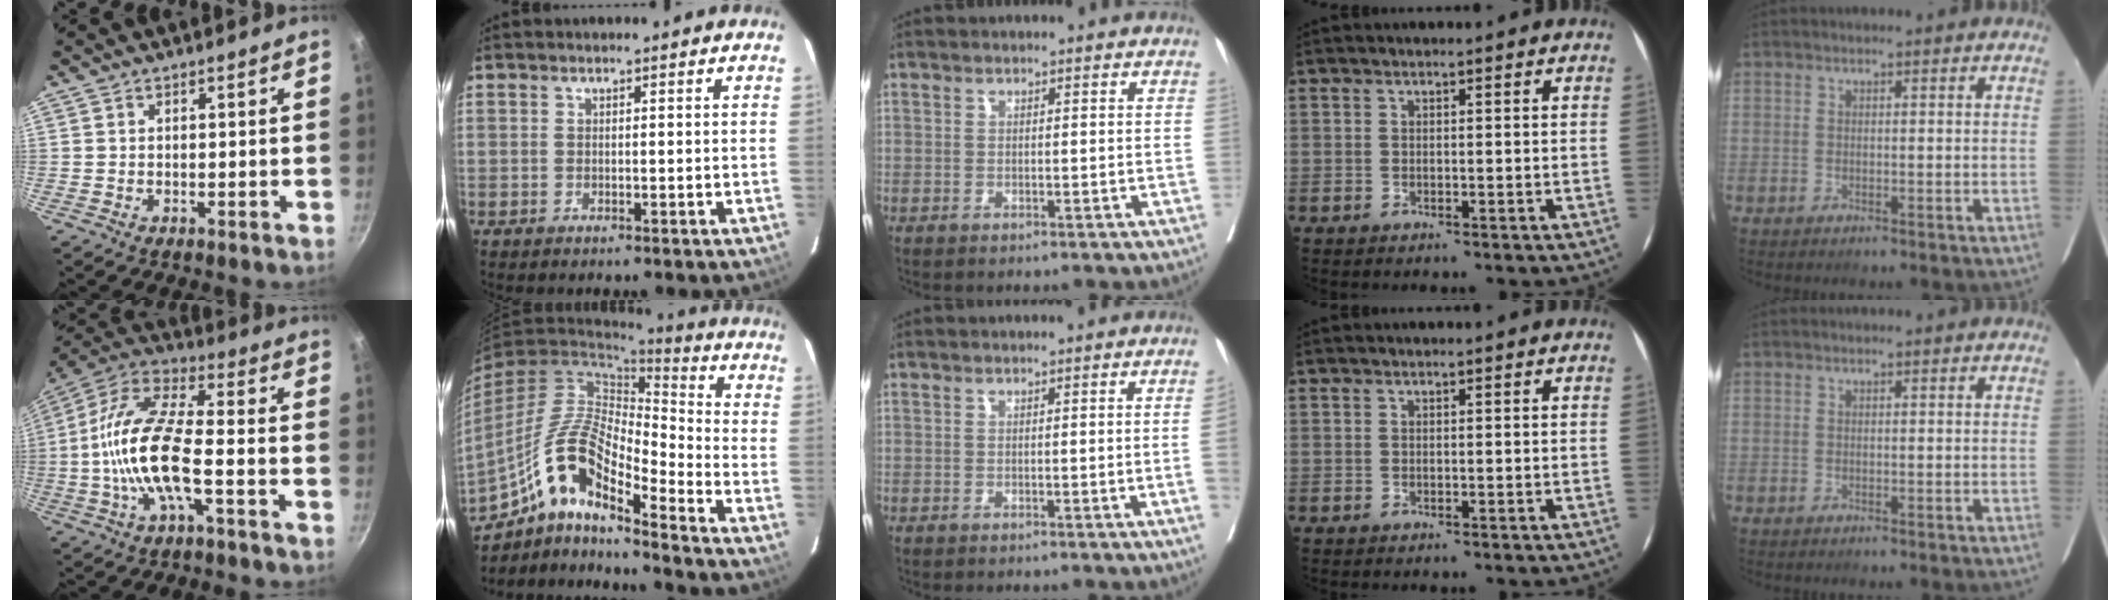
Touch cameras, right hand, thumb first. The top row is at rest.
{"thumb": {"total": 16.0, "force": [-3.0, 5.4, 14.7], "torque": [-0.313, 0.042, -0.061]}, "index": {"total": 14.1, "force": [-9.6, 2.7, 10.0], "torque": [-0.197, 0.017, -0.173]}, "middle": {"total": 1.9, "force": [-0.2, -0.7, 1.8], "torque": [-0.023, -0.003, -0.001]}}